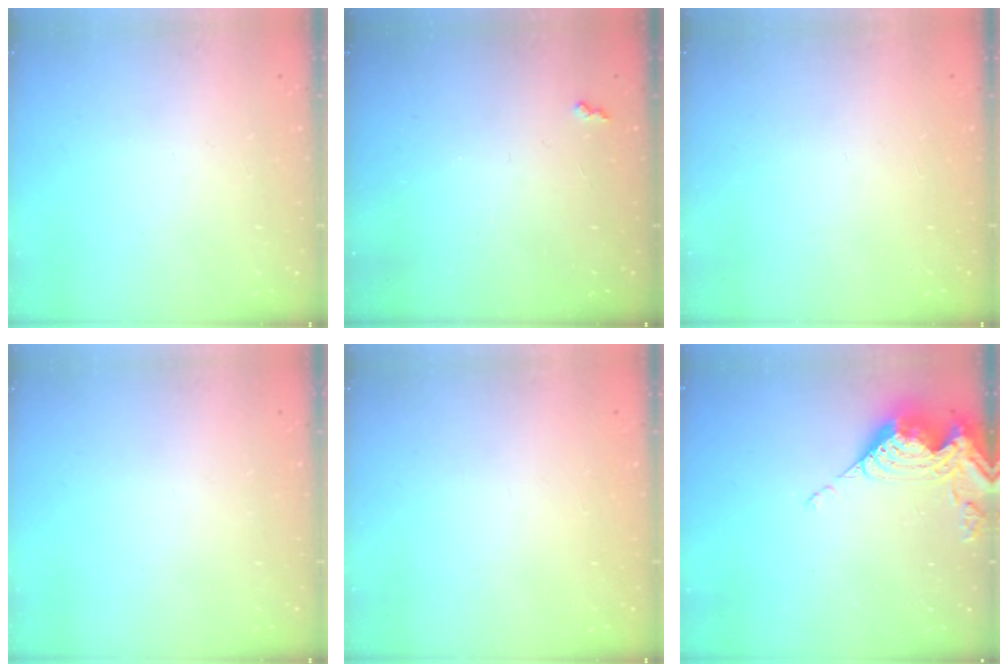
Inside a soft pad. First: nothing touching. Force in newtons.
{"total": 2.7, "press": 2.7, "slide": 0.5}
{"total": 1.5, "press": 1.2, "slide": 0.8}
{"total": 0.0}
{"total": 1.5, "press": 1.2, "slide": 0.8}
{"total": 12.6, "press": 12.5, "slide": 1.2}